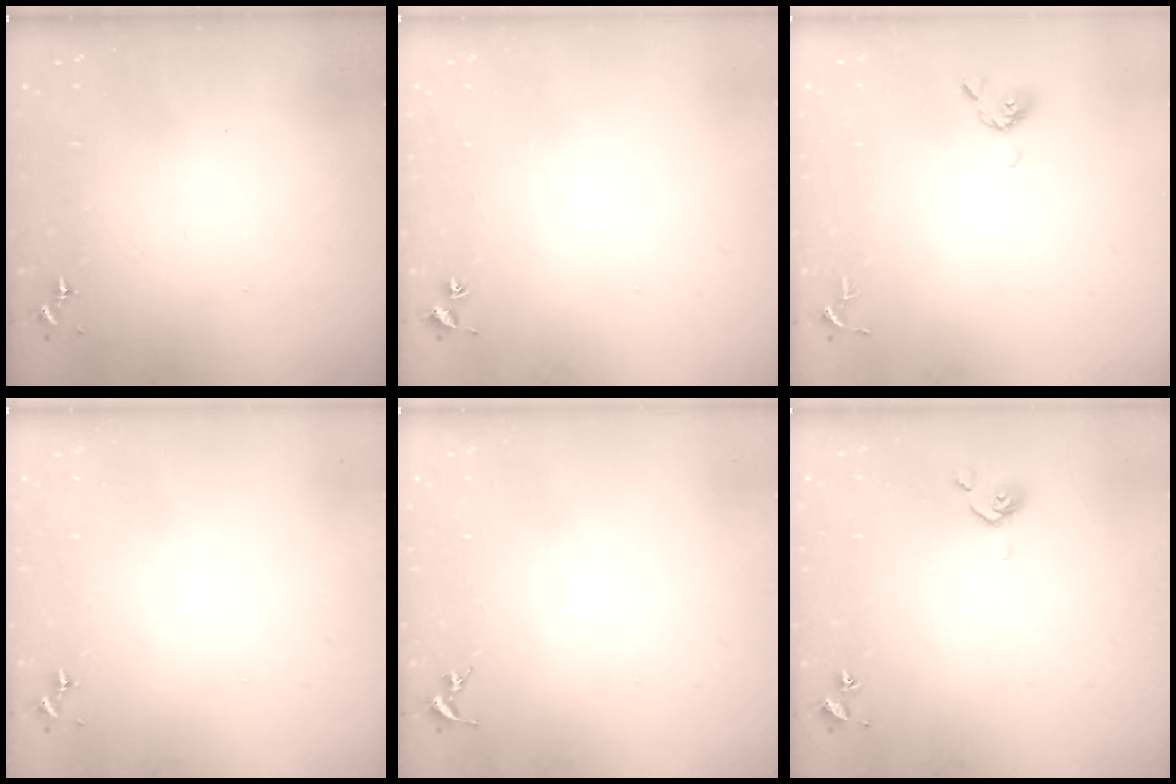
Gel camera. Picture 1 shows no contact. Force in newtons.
{"total": 1.8, "press": 1.8, "slide": 0.2}
{"total": 4.4, "press": 4.3, "slide": 0.9}
{"total": 0.0}
{"total": 0.0}
{"total": 5.0, "press": 4.9, "slide": 1.2}